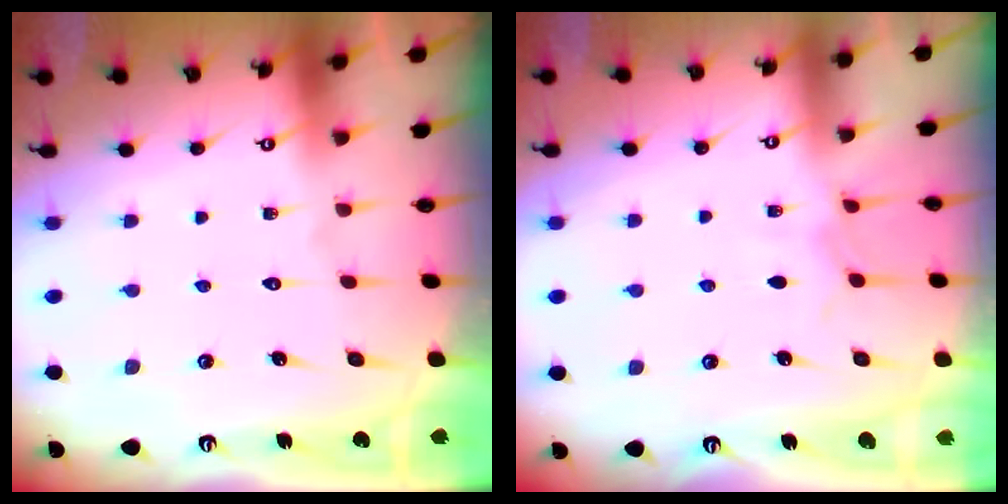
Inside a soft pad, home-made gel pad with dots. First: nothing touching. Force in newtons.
{"total": 4.3, "press": 4.3, "slide": 0.5}